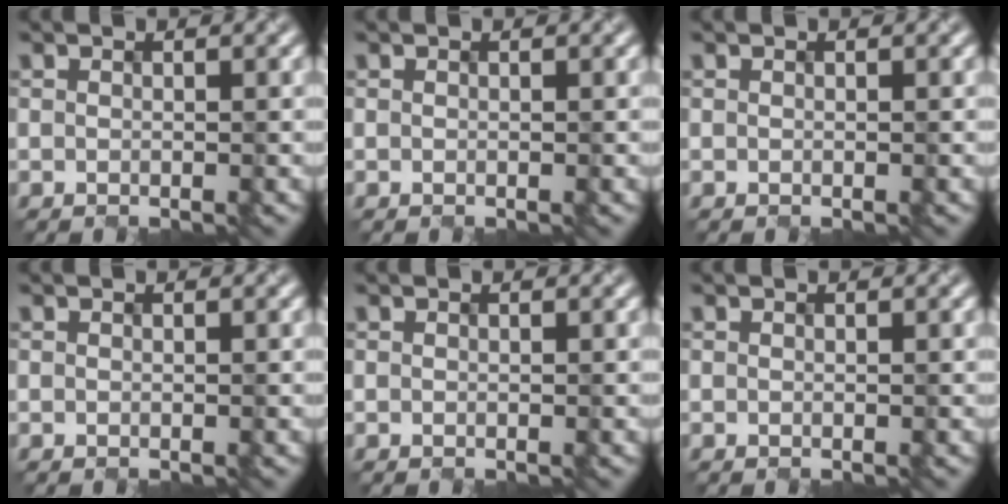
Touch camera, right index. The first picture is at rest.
{"total": 0.0}
{"total": 0.0}
{"total": 0.0}
{"total": 0.0}
{"total": 0.0}